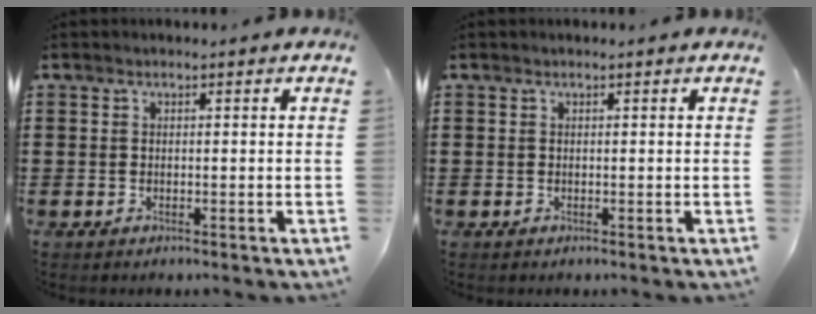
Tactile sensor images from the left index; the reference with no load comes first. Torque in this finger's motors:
{"motor_torque": [-0.32, 0.57, -0.02, 0.00]}